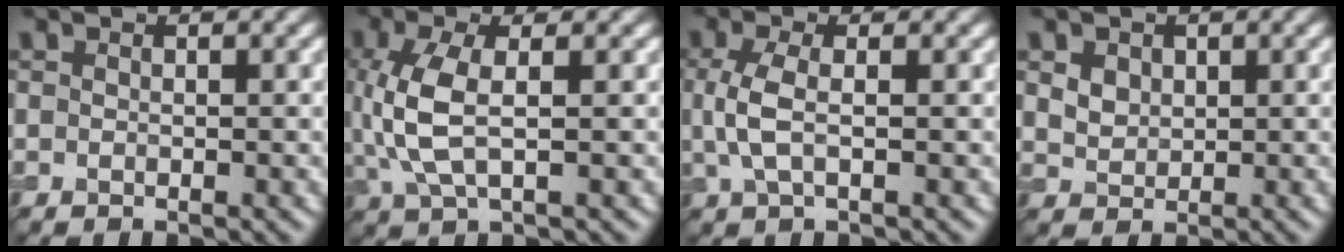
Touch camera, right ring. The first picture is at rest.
{"total": 4.9, "force": [0.3, 2.0, 4.4], "torque": [-0.118, -0.006, 0.007]}
{"total": 2.8, "force": [0.0, 1.0, 2.6], "torque": [-0.064, -0.005, -0.002]}
{"total": 3.1, "force": [1.4, 2.3, 1.6], "torque": [-0.041, 0.010, 0.028]}